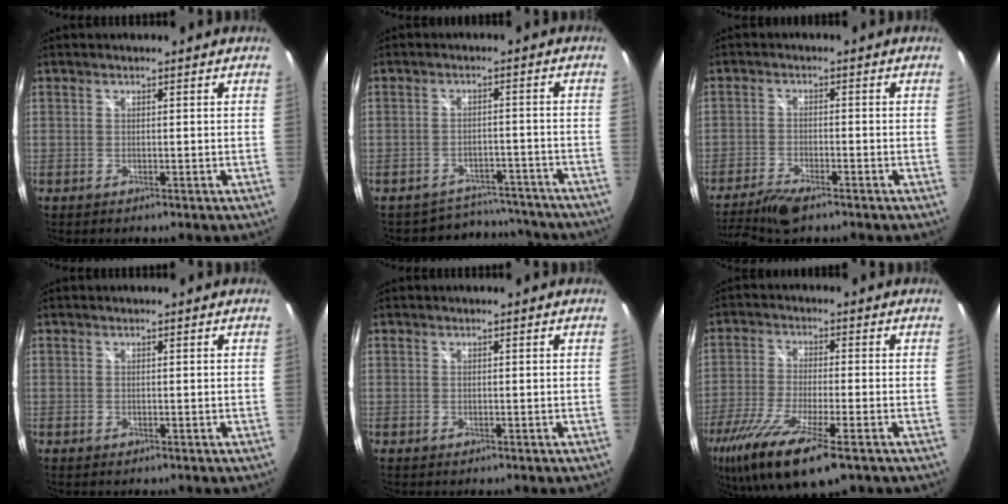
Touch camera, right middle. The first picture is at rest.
{"total": 11.2, "force": [-10.3, 4.3, 1.3], "torque": [-0.030, 0.023, -0.127]}
{"total": 8.3, "force": [-6.5, 2.2, 4.8], "torque": [-0.119, -0.022, -0.119]}
{"total": 0.0}
{"total": 0.0}
{"total": 16.3, "force": [-9.6, 3.4, 12.8], "torque": [-0.261, -0.065, -0.175]}